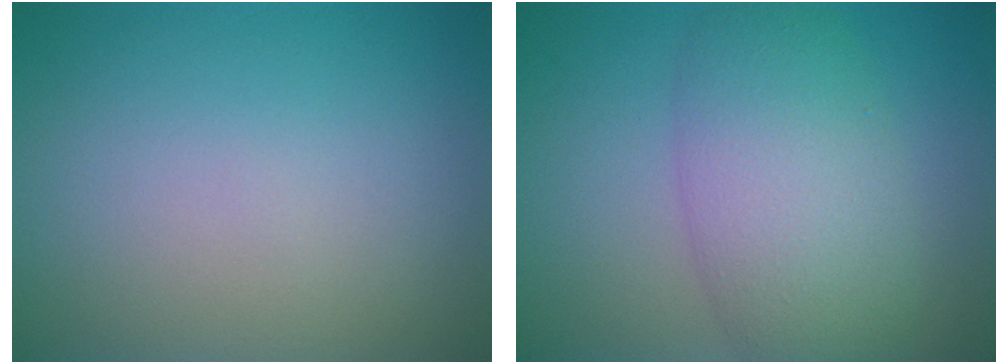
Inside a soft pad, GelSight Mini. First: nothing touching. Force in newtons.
{"total": 6.7, "press": 6.7, "slide": 0.1}